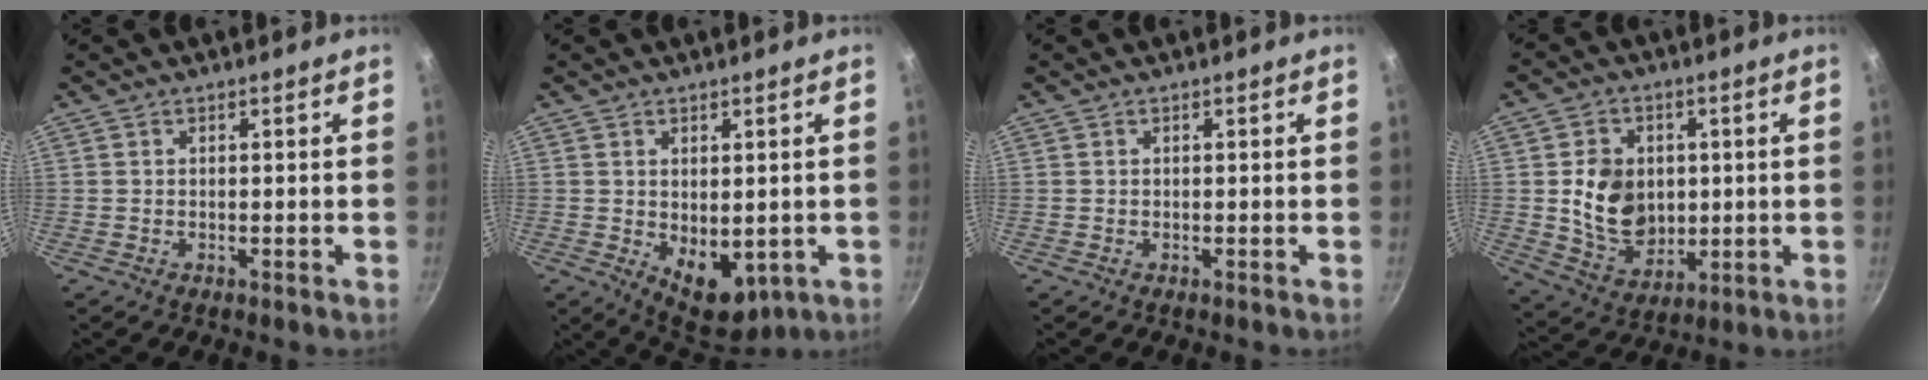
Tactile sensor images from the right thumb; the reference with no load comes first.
{"total": 8.6, "force": [-0.9, 5.4, 6.6], "torque": [-0.071, -0.017, 0.006]}
{"total": 0.0}
{"total": 12.5, "force": [0.9, 9.9, 7.6], "torque": [-0.101, -0.011, 0.028]}